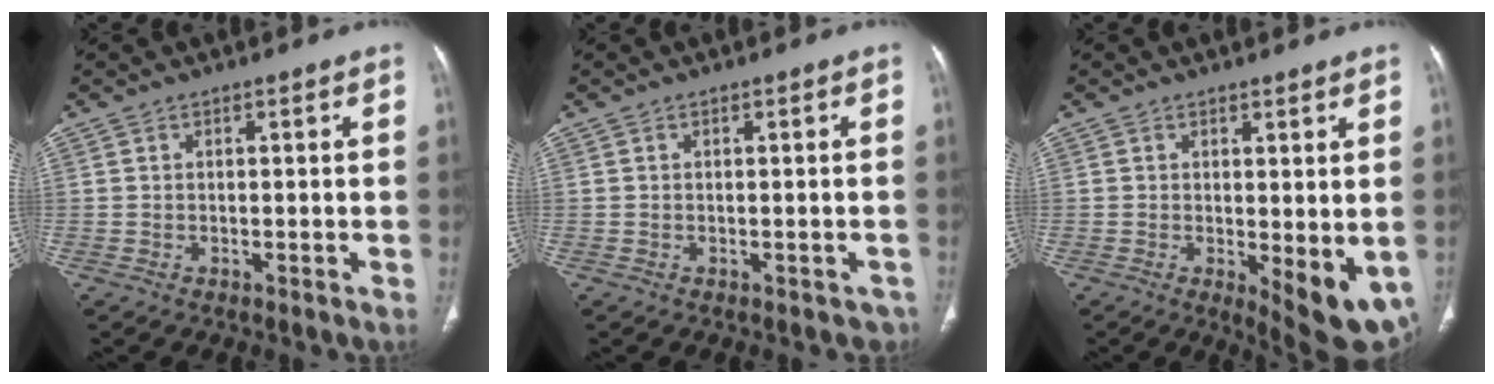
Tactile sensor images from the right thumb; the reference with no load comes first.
{"total": 1.6, "force": [-0.8, 1.3, 0.4], "torque": [0.011, 0.007, -0.010]}
{"total": 9.3, "force": [-1.2, 3.6, 8.4], "torque": [-0.100, -0.024, -0.005]}